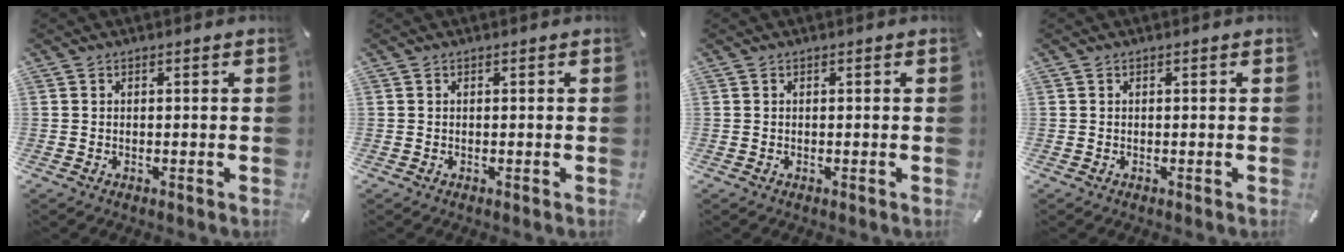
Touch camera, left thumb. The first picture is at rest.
{"total": 0.0}
{"total": 0.0}
{"total": 0.0}